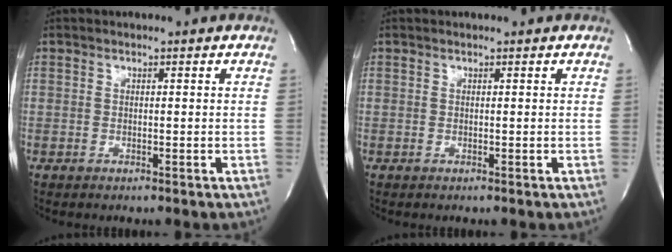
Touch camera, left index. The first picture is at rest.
{"total": 0.0}